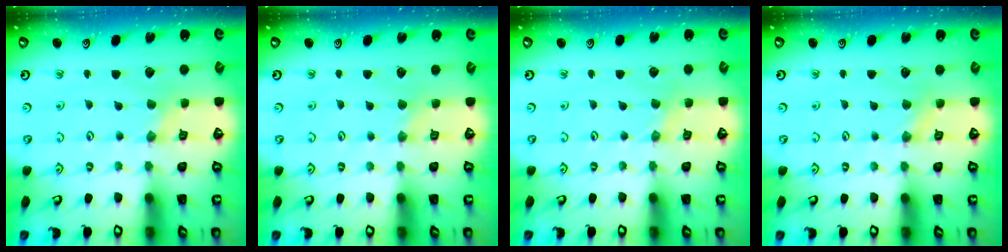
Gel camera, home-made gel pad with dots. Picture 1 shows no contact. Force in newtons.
{"total": 2.4, "press": 2.4, "slide": 0.4}
{"total": 0.5, "press": 0.5, "slide": 0.1}
{"total": 2.0, "press": 2.0, "slide": 0.5}